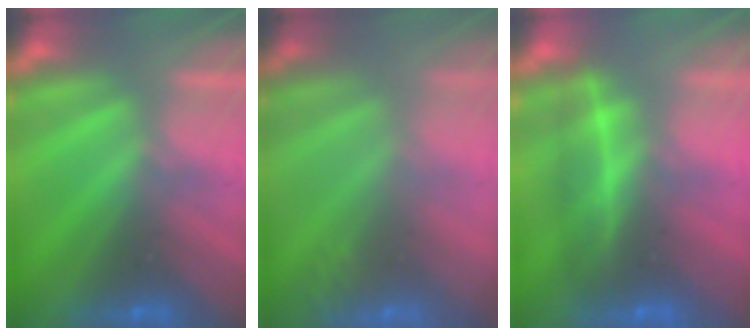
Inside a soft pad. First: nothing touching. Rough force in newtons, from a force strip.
{"total": 2.4}
{"total": 2.0}